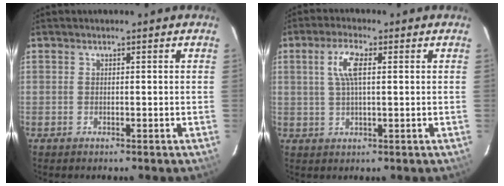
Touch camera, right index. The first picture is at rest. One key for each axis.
{"total": 5.3, "fx": 1.5, "fy": 1.6, "fz": 4.8, "tx": -0.096, "ty": 0.008, "tz": 0.029}